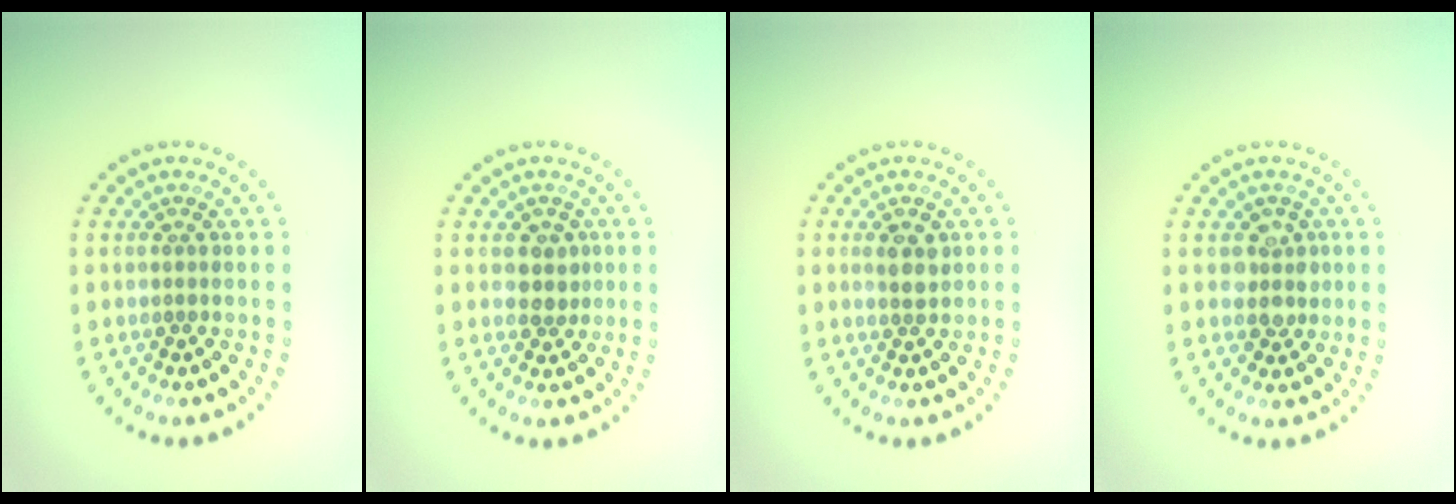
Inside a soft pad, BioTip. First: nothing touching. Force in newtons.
{"total": 2.0, "press": 1.8, "slide": 0.8}
{"total": 1.7, "press": 1.7, "slide": 0.5}
{"total": 2.4, "press": 2.1, "slide": 1.2}